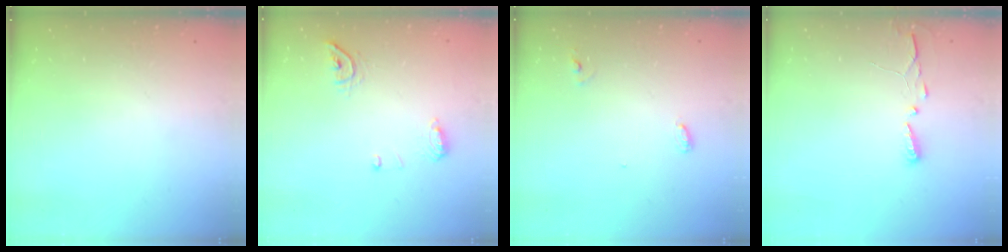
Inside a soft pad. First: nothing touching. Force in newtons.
{"total": 7.9, "press": 7.8, "slide": 1.3}
{"total": 4.5, "press": 4.5, "slide": 0.4}
{"total": 2.9, "press": 2.9, "slide": 0.4}